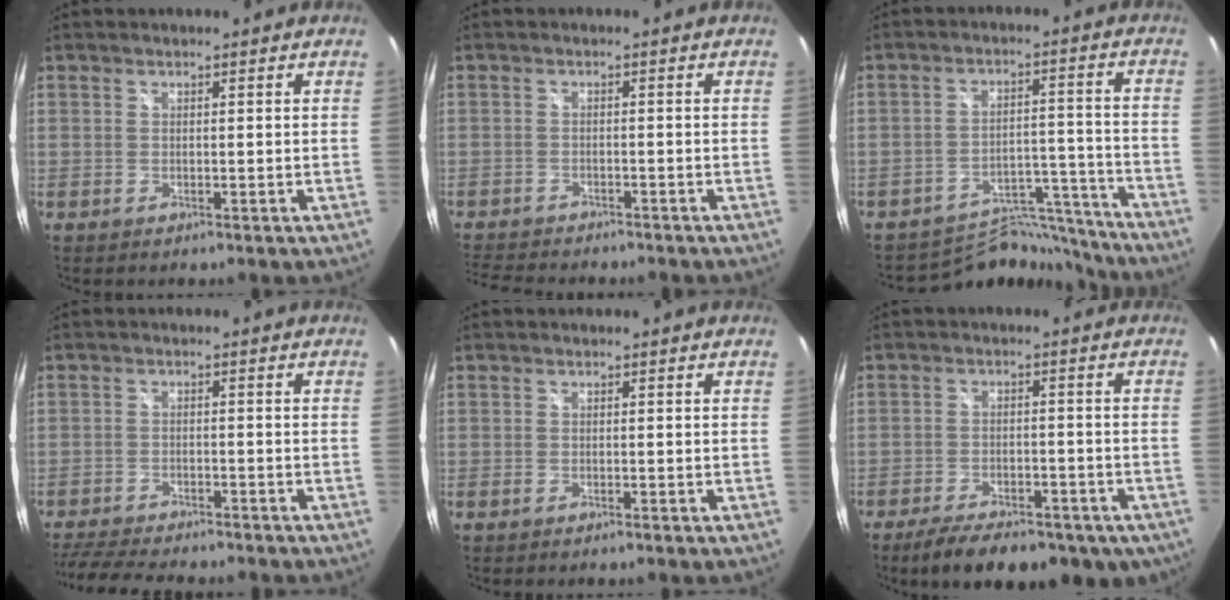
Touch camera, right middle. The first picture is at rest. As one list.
[{"total": 7.9, "force": [-7.3, 1.8, 2.5], "torque": [-0.072, -0.015, -0.119]}, {"total": 10.3, "force": [-10.0, 2.4, 0.7], "torque": [-0.009, 0.027, -0.147]}, {"total": 11.0, "force": [-9.9, 1.9, 4.4], "torque": [-0.111, -0.020, -0.161]}, {"total": 0.6, "force": [-0.5, 0.1, 0.2], "torque": [-0.004, -0.001, -0.011]}, {"total": 16.3, "force": [-11.4, 6.9, 9.3], "torque": [-0.175, -0.024, -0.155]}]